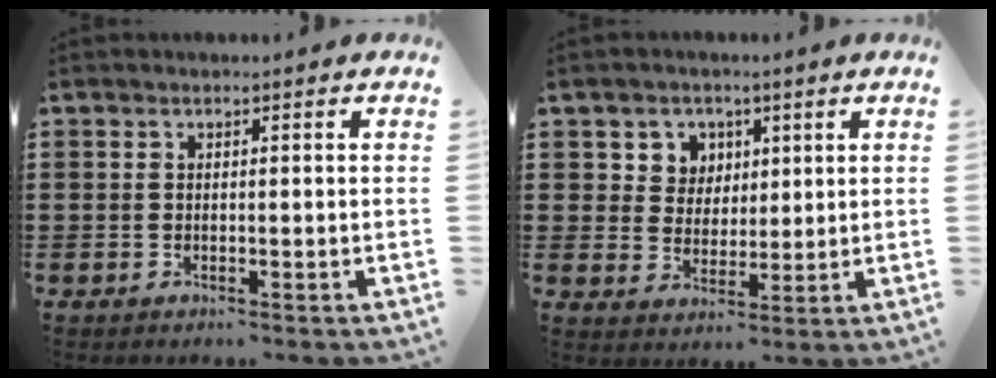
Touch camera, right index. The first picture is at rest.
{"total": 4.6, "force": [1.9, 4.2, 0.5], "torque": [-0.034, 0.015, 0.033]}